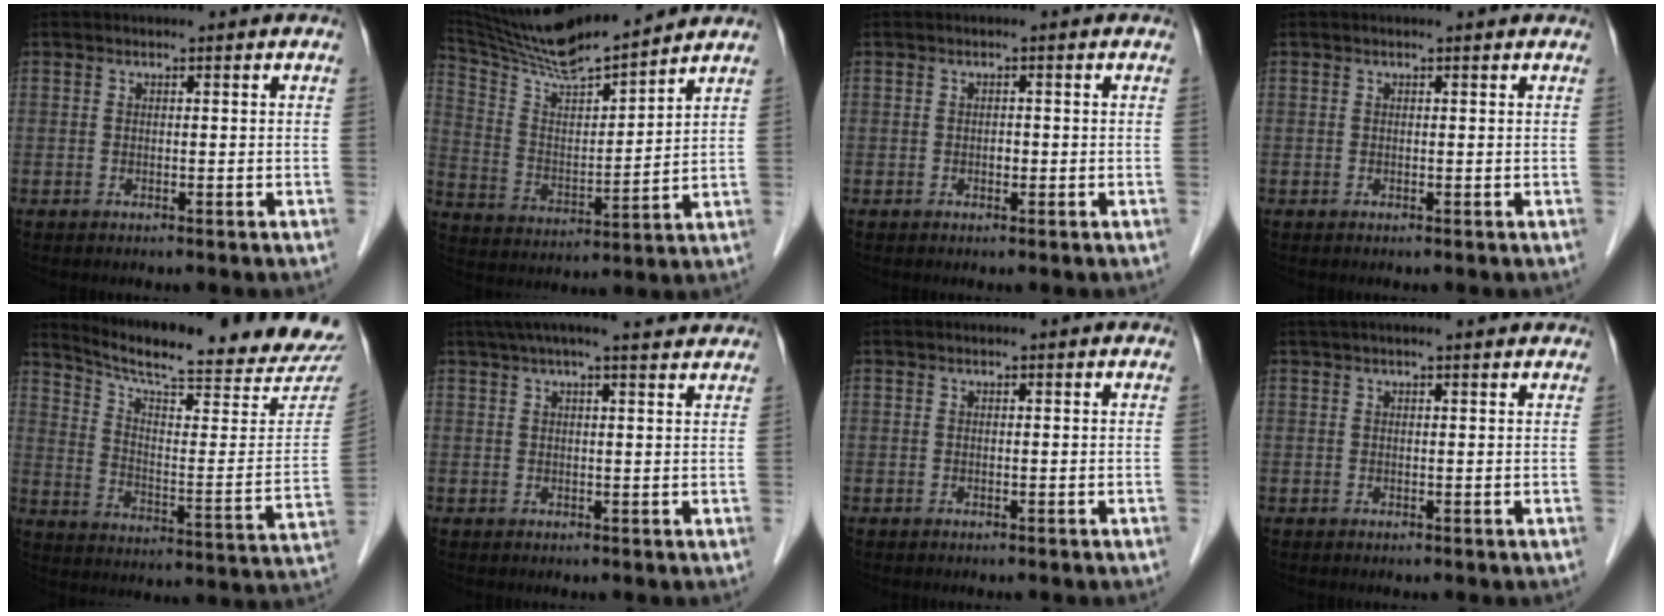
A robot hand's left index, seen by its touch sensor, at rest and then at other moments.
{"total": 16.1, "force": [14.9, 0.5, 6.1], "torque": [-0.124, 0.009, 0.271]}
{"total": 0.7, "force": [-0.2, 0.4, 0.5], "torque": [-0.007, 0.002, -0.005]}
{"total": 0.7, "force": [0.6, 0.0, 0.3], "torque": [-0.009, 0.006, 0.007]}
{"total": 24.5, "force": [23.1, 1.6, 7.9], "torque": [-0.124, -0.090, 0.299]}
{"total": 12.0, "force": [10.5, 0.9, 5.7], "torque": [-0.092, 0.035, 0.132]}
{"total": 0.0}
{"total": 6.8, "force": [6.0, 0.7, 3.0], "torque": [-0.044, 0.036, 0.076]}